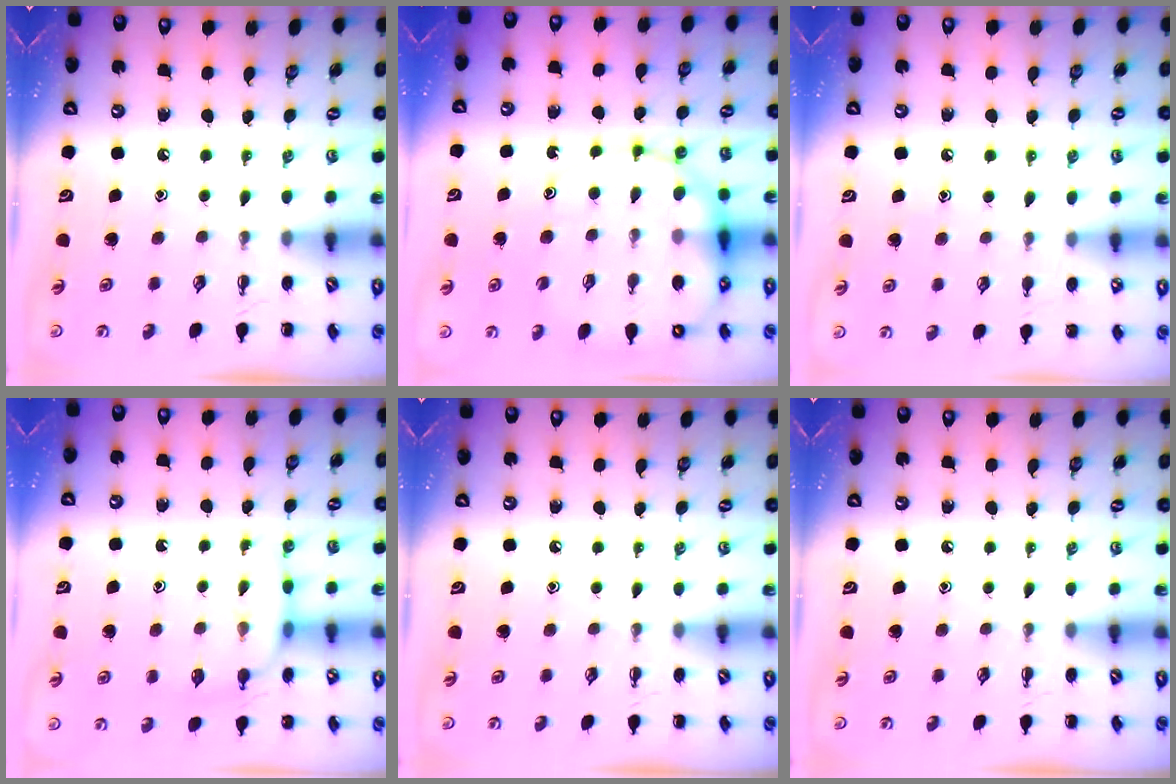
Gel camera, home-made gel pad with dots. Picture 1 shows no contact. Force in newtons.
{"total": 16.7, "press": 16.2, "slide": 4.1}
{"total": 8.2, "press": 7.8, "slide": 2.4}
{"total": 7.8, "press": 7.7, "slide": 1.2}
{"total": 0.0}
{"total": 0.0}